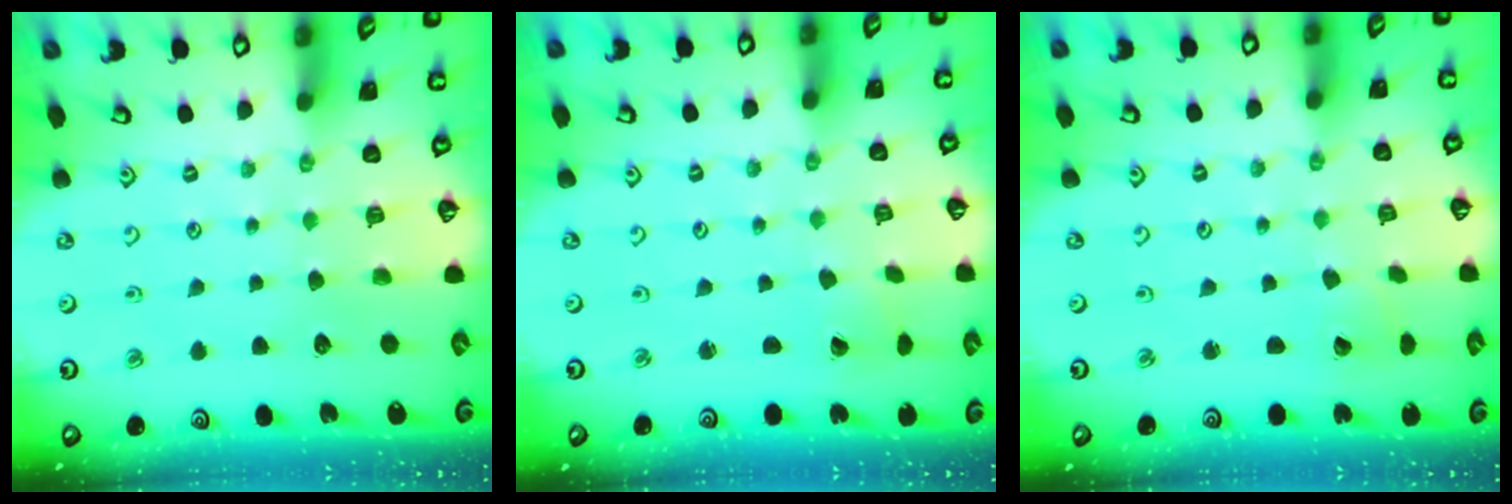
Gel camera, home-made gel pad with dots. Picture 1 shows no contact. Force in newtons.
{"total": 0.7, "press": 0.7, "slide": 0.0}
{"total": 1.8, "press": 1.7, "slide": 0.1}